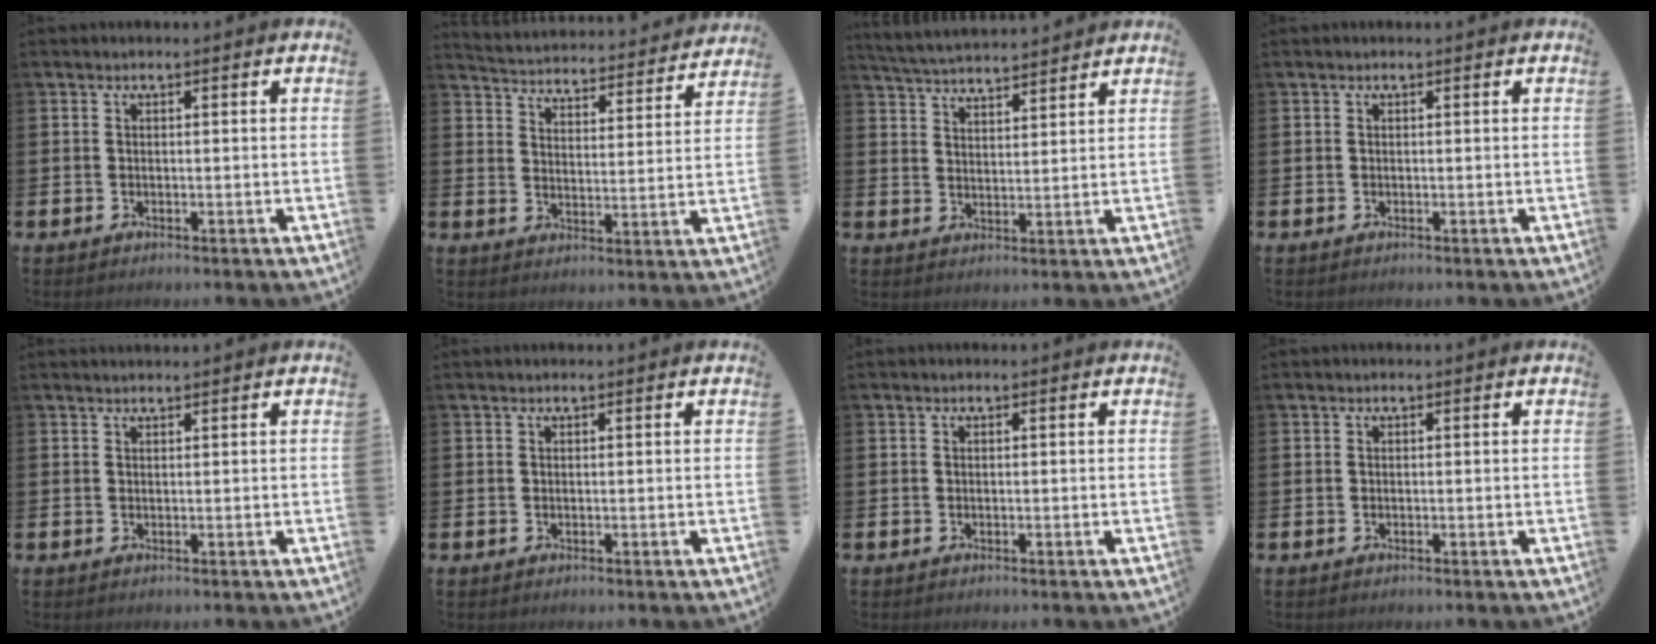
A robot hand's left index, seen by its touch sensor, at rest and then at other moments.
{"total": 4.4, "force": [4.4, 0.6, 0.2], "torque": [-0.020, -0.044, 0.070]}
{"total": 4.6, "force": [4.6, 0.2, 0.1], "torque": [-0.021, -0.029, 0.081]}
{"total": 0.0}
{"total": 0.7, "force": [0.7, -0.1, 0.0], "torque": [0.004, -0.003, 0.013]}
{"total": 0.0}
{"total": 0.0}
{"total": 0.0}